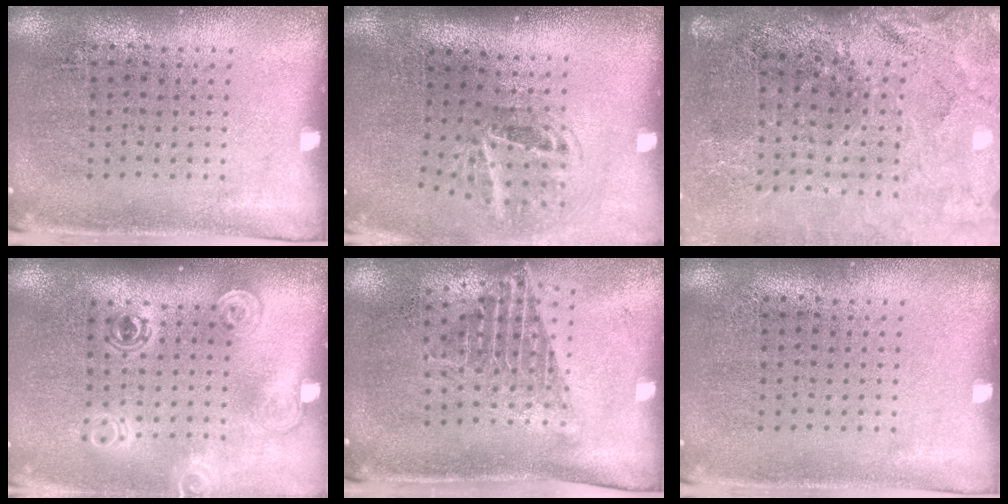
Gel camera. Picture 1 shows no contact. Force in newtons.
{"total": 2.0, "press": 1.3, "slide": 1.6}
{"total": 4.0, "press": 3.3, "slide": 2.2}
{"total": 1.7, "press": 1.4, "slide": 1.0}
{"total": 1.4, "press": 1.1, "slide": 0.9}
{"total": 0.0}